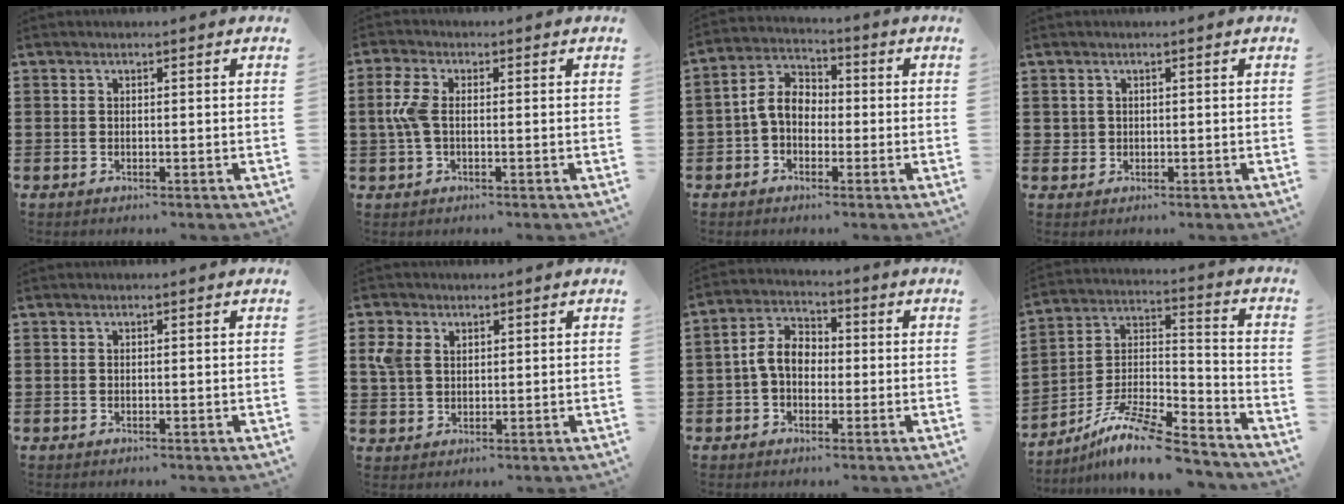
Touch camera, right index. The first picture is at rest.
{"total": 5.0, "force": [-0.1, 2.4, 4.3], "torque": [-0.119, -0.005, -0.013]}
{"total": 5.6, "force": [-0.9, 4.0, 3.8], "torque": [-0.101, 0.008, -0.025]}
{"total": 1.2, "force": [0.2, 1.2, 0.1], "torque": [-0.005, 0.006, 0.003]}
{"total": 0.0}
{"total": 4.2, "force": [1.9, 3.1, 2.1], "torque": [-0.062, 0.010, 0.033]}
{"total": 5.9, "force": [-0.5, 4.1, 4.2], "torque": [-0.107, 0.007, -0.018]}
{"total": 10.3, "force": [-8.4, 2.0, 5.6], "torque": [-0.109, 0.017, -0.168]}